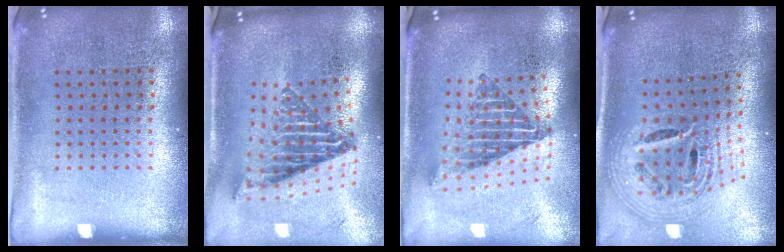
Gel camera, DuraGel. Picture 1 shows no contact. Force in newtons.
{"total": 2.3, "press": 1.5, "slide": 1.7}
{"total": 2.2, "press": 1.6, "slide": 1.5}
{"total": 2.3, "press": 1.6, "slide": 1.7}